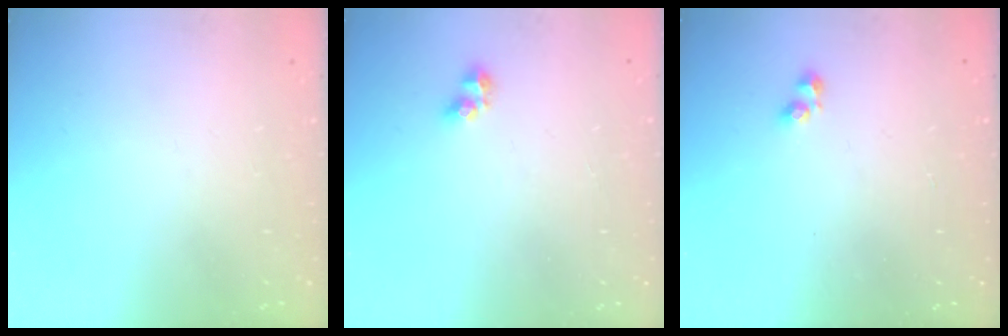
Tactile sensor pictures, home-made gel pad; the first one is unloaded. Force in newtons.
{"total": 3.3, "press": 3.3, "slide": 0.2}
{"total": 1.9, "press": 1.9, "slide": 0.3}